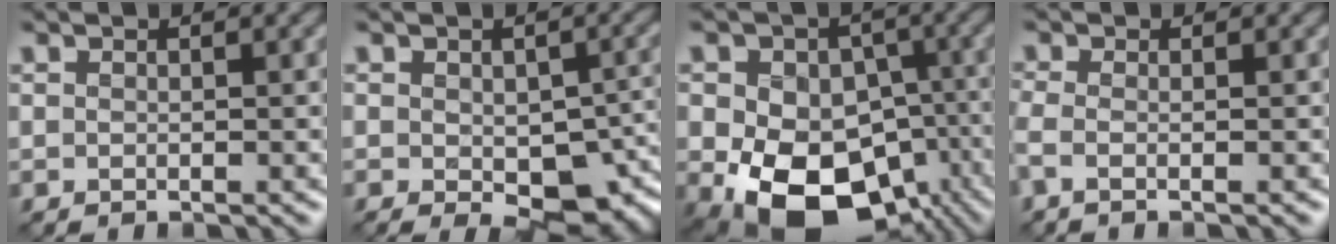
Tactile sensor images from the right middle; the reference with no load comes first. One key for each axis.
{"total": 9.2, "fx": -3.3, "fy": 4.7, "fz": 7.2, "tx": -0.110, "ty": -0.027, "tz": -0.038}
{"total": 14.2, "fx": -4.4, "fy": 10.0, "fz": 9.0, "tx": -0.127, "ty": -0.028, "tz": -0.056}
{"total": 2.0, "fx": -0.7, "fy": 0.8, "fz": 1.7, "tx": -0.031, "ty": -0.013, "tz": -0.020}